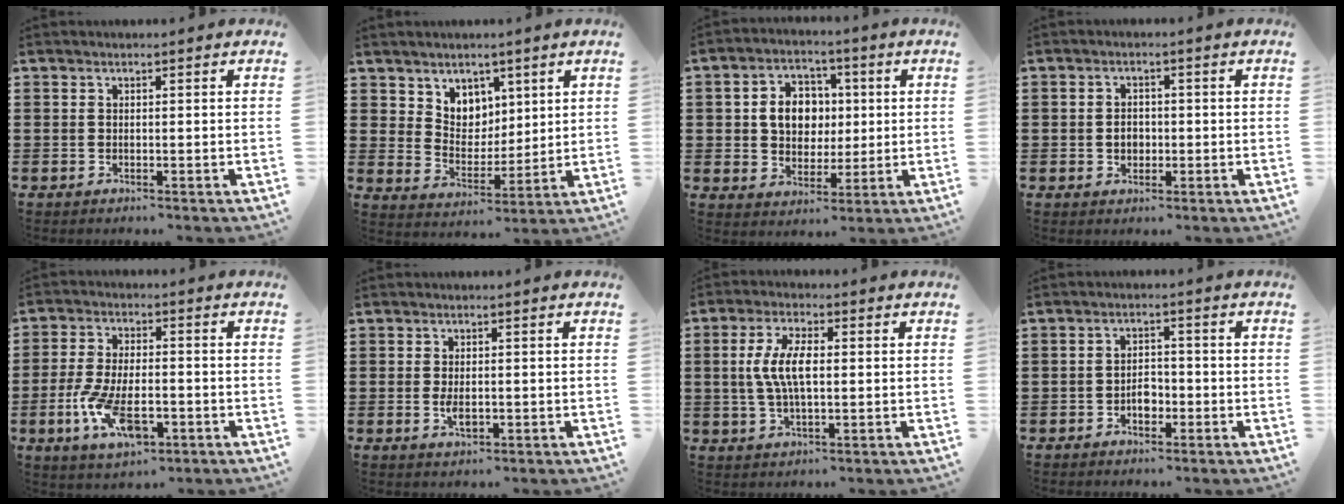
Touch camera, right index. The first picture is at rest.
{"total": 5.8, "force": [4.1, 4.2, 0.0], "torque": [-0.030, -0.007, 0.078]}
{"total": 7.3, "force": [0.7, 6.1, 4.0], "torque": [-0.082, 0.014, 0.008]}
{"total": 2.3, "force": [-0.3, 1.8, 1.4], "torque": [-0.022, 0.002, -0.010]}
{"total": 9.0, "force": [-3.4, 4.0, 7.3], "torque": [-0.158, -0.003, -0.061]}
{"total": 2.3, "force": [-0.3, 1.1, 2.0], "torque": [-0.040, 0.000, -0.005]}
{"total": 7.0, "force": [0.4, 2.7, 6.4], "torque": [-0.142, 0.002, -0.002]}
{"total": 3.0, "force": [-1.2, 1.9, 1.9], "torque": [-0.032, 0.001, -0.026]}